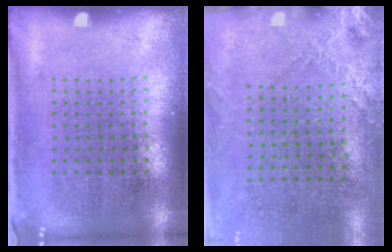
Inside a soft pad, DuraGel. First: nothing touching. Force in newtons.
{"total": 2.5, "press": 2.2, "slide": 1.2}